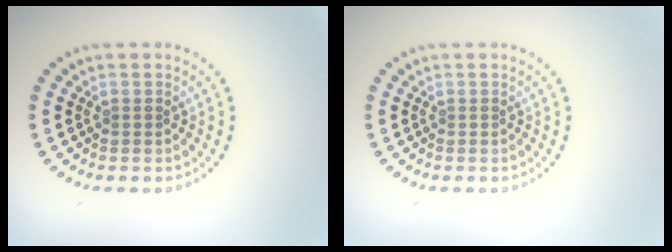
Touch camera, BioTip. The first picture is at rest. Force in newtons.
{"total": 0.0}